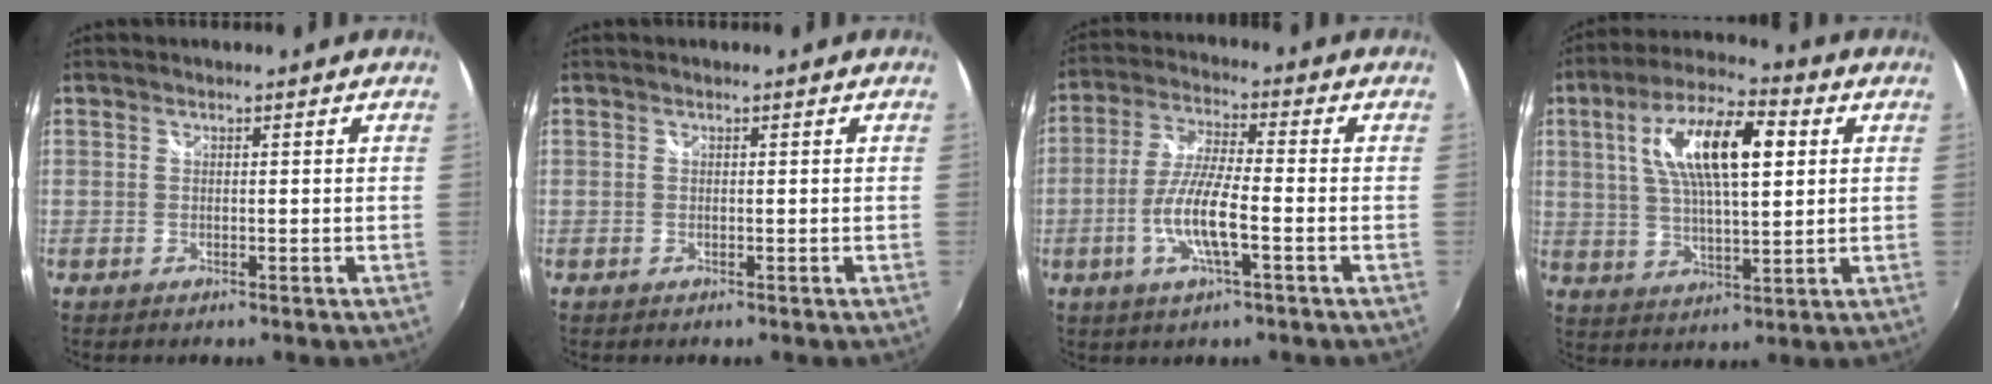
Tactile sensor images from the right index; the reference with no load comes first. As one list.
[{"total": 0.0}, {"total": 9.7, "force": [-3.1, 1.6, 9.0], "torque": [-0.185, -0.003, -0.062]}, {"total": 15.1, "force": [4.3, 5.2, 13.5], "torque": [-0.245, 0.022, 0.074]}]